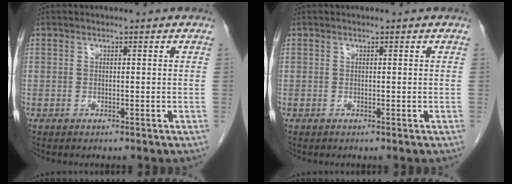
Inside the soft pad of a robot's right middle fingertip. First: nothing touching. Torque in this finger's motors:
{"motor_torque": [0.20, -0.25, -0.02, 0.00]}